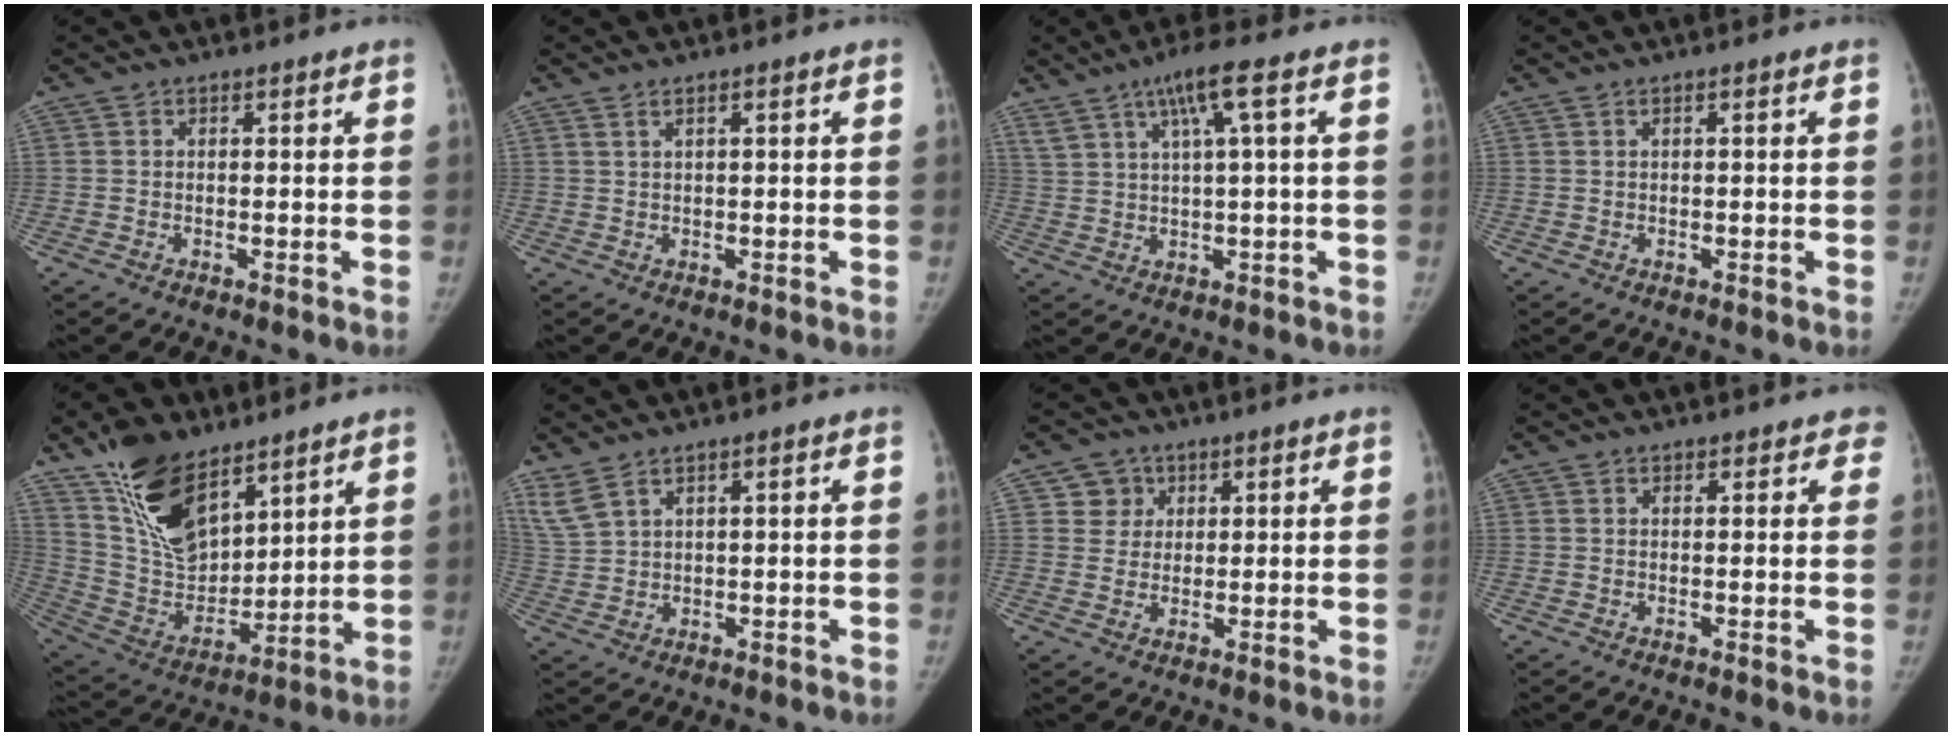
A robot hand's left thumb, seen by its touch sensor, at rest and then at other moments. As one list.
[{"total": 0.9, "force": [0.7, 0.0, 0.6], "torque": [-0.016, 0.001, 0.017]}, {"total": 7.3, "force": [3.6, 0.3, 6.4], "torque": [-0.126, 0.000, 0.069]}, {"total": 0.0}, {"total": 18.3, "force": [11.9, 9.4, 10.2], "torque": [-0.145, -0.060, 0.235]}, {"total": 4.5, "force": [3.2, 1.6, 2.8], "torque": [-0.064, -0.005, 0.075]}, {"total": 4.3, "force": [1.6, 4.0, -0.3], "torque": [0.037, -0.004, 0.022]}, {"total": 2.2, "force": [1.6, 1.3, 0.7], "torque": [0.023, -0.002, 0.009]}]